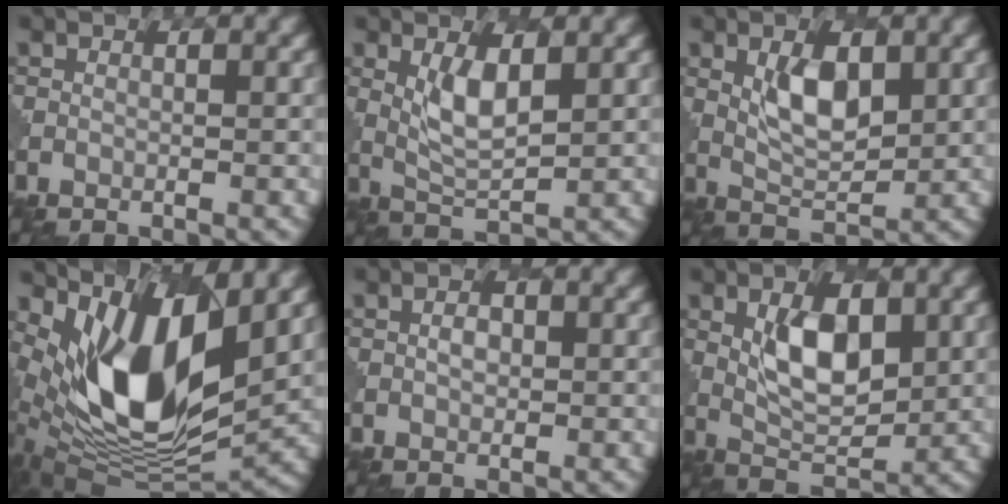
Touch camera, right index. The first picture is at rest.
{"total": 3.5, "force": [1.3, 1.2, 3.1], "torque": [-0.065, -0.006, 0.030]}
{"total": 4.3, "force": [1.4, 2.1, 3.5], "torque": [-0.070, -0.003, 0.030]}
{"total": 12.4, "force": [3.5, 5.8, 10.3], "torque": [-0.198, -0.021, 0.073]}
{"total": 1.4, "force": [0.2, 0.9, 0.9], "torque": [-0.013, 0.001, 0.004]}
{"total": 5.6, "force": [1.4, 2.8, 4.6], "torque": [-0.083, -0.003, 0.029]}